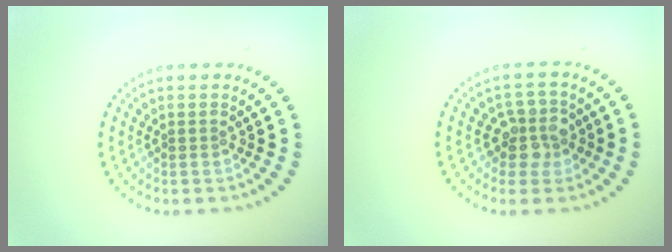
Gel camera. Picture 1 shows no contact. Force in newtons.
{"total": 3.0, "press": 2.7, "slide": 1.2}